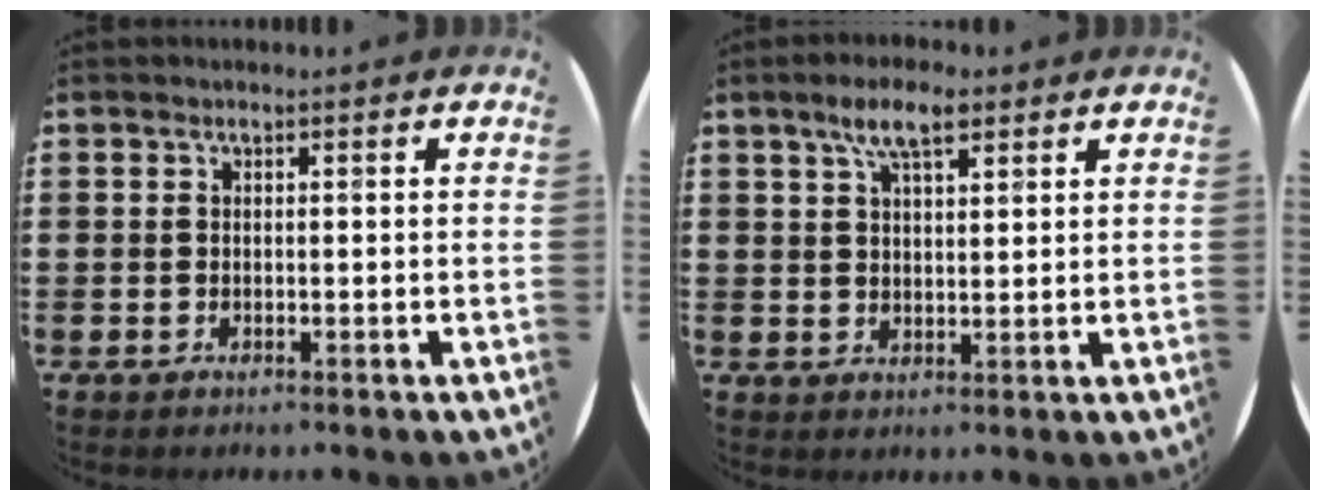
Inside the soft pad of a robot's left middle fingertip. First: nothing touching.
{"total": 5.7, "force": [3.7, 1.9, 3.9], "torque": [-0.076, 0.005, 0.063]}